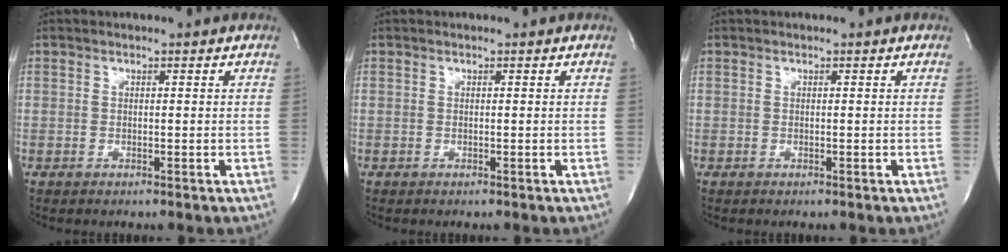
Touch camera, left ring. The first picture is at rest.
{"total": 0.0}
{"total": 0.0}